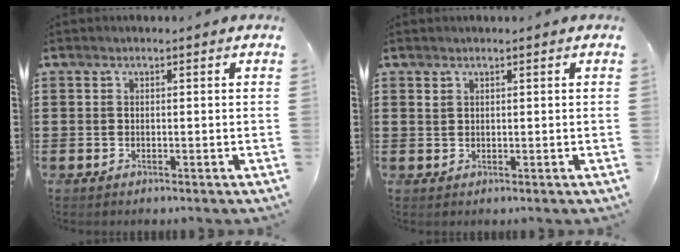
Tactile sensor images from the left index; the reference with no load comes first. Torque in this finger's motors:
{"motor_torque": [0.06, -0.06, 0.00, 0.02]}